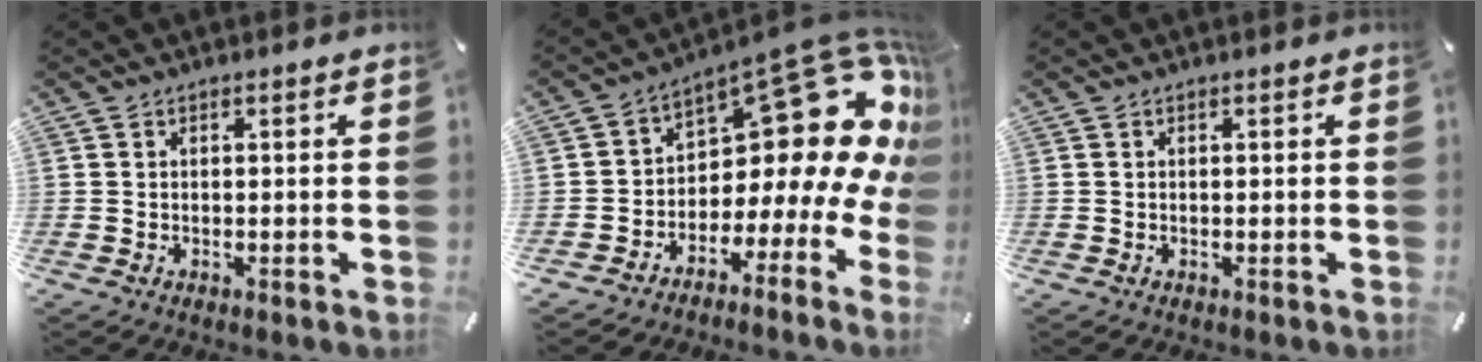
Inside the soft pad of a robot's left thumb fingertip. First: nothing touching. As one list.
[{"total": 17.3, "force": [8.8, 9.4, 11.6], "torque": [-0.144, -0.084, 0.155]}, {"total": 0.0}]